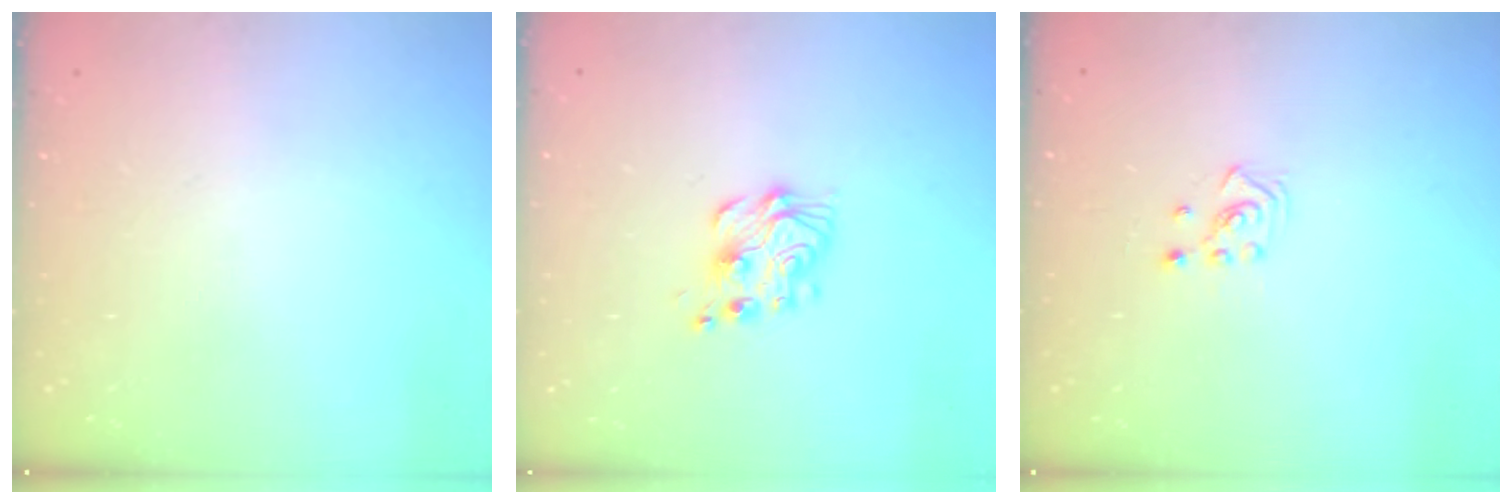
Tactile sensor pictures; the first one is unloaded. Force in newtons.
{"total": 8.1, "press": 8.1, "slide": 0.4}
{"total": 2.5, "press": 2.4, "slide": 0.8}